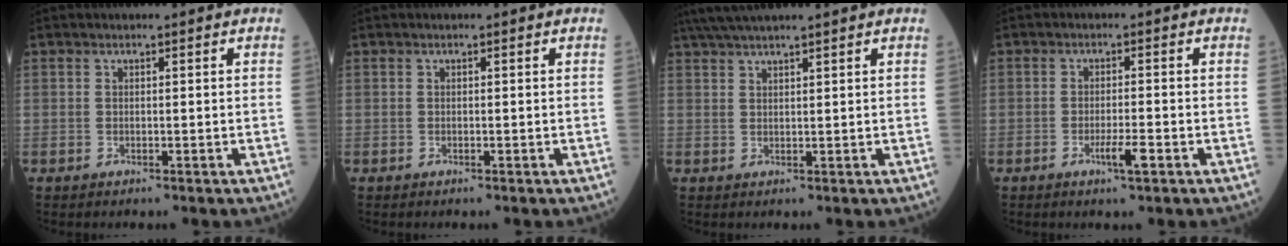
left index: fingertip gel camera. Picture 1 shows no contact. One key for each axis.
{"total": 0.0}
{"total": 8.1, "fx": 6.9, "fy": -0.5, "fz": 4.1, "tx": -0.069, "ty": 0.037, "tz": 0.110}
{"total": 3.0, "fx": -1.5, "fy": 0.1, "fz": 2.6, "tx": -0.048, "ty": -0.003, "tz": -0.024}